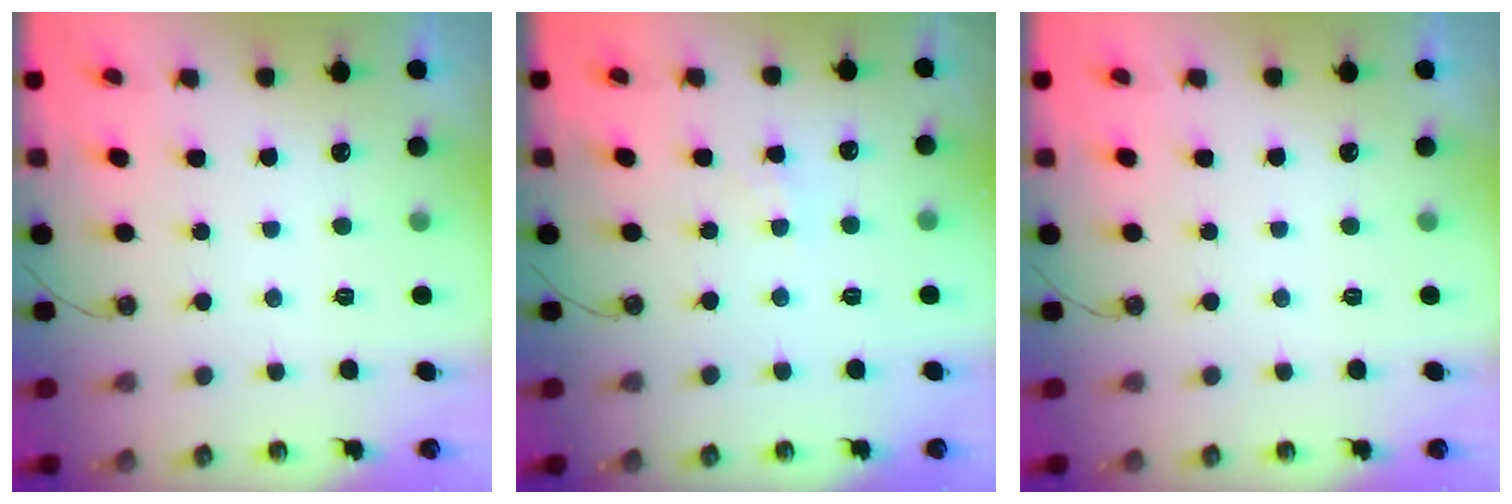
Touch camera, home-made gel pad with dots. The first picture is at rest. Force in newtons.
{"total": 1.5, "press": 1.5, "slide": 0.3}
{"total": 0.0}